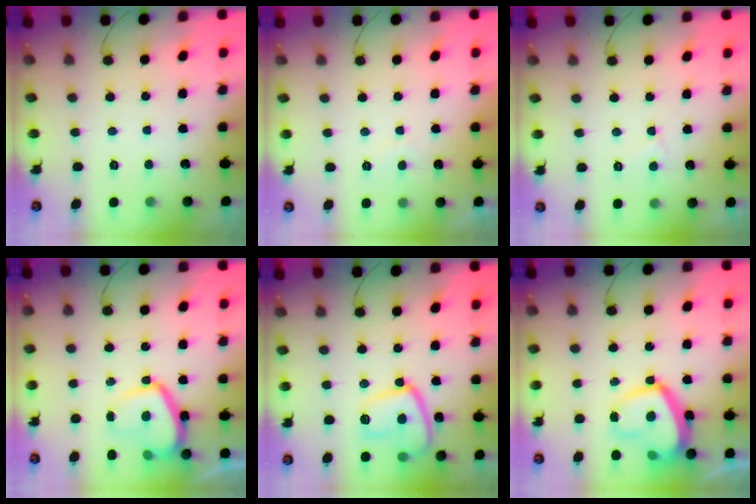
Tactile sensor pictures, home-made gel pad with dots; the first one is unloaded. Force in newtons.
{"total": 0.6, "press": 0.0, "slide": 0.6}
{"total": 2.7, "press": 2.7, "slide": 0.2}
{"total": 11.0, "press": 10.9, "slide": 1.1}
{"total": 14.4, "press": 14.3, "slide": 1.3}
{"total": 13.9, "press": 13.8, "slide": 1.1}